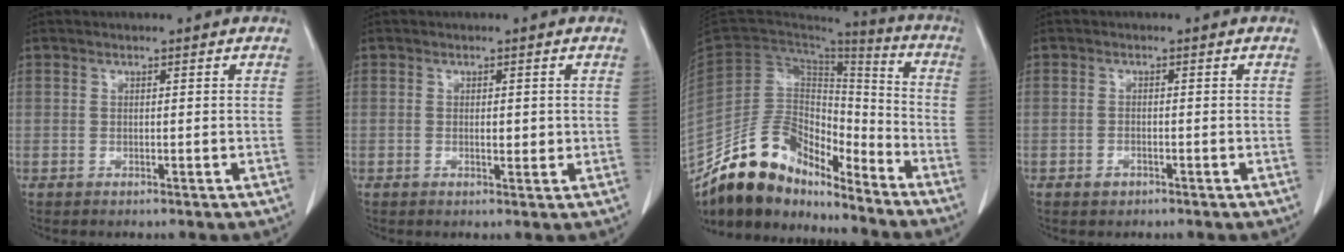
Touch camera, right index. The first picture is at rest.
{"total": 1.7, "force": [0.2, 0.8, 1.5], "torque": [-0.021, -0.002, 0.003]}
{"total": 15.5, "force": [-13.4, 6.0, 4.7], "torque": [-0.074, 0.053, -0.244]}
{"total": 1.2, "force": [-0.7, 0.8, 0.5], "torque": [-0.007, 0.002, -0.008]}